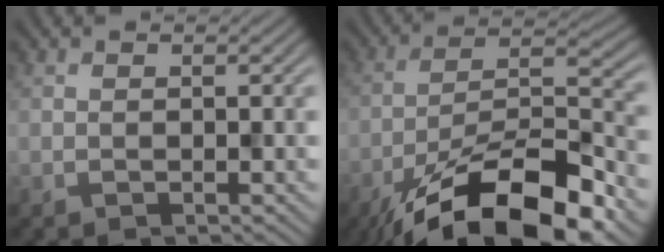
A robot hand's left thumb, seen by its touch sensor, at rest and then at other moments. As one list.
[{"total": 17.3, "force": [-11.7, 5.5, 11.4], "torque": [-0.208, -0.008, -0.210]}]